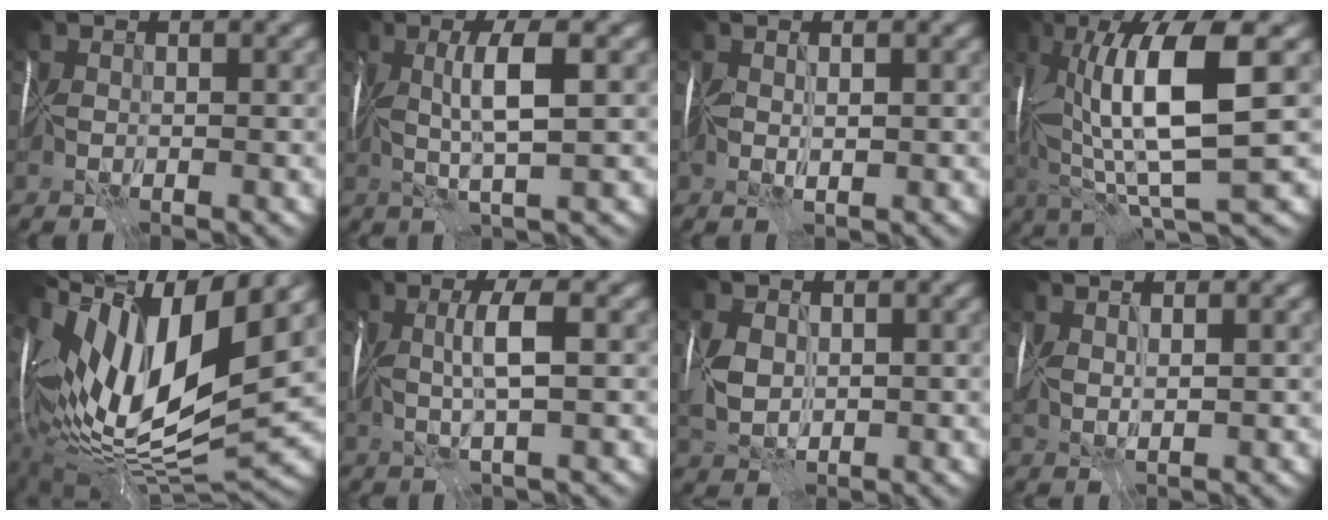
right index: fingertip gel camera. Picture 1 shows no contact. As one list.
[{"total": 3.7, "force": [0.3, -0.7, 3.7], "torque": [-0.057, -0.004, 0.007]}, {"total": 0.7, "force": [-0.1, -0.7, 0.0], "torque": [0.011, -0.009, 0.001]}, {"total": 9.9, "force": [1.4, 1.6, 9.6], "torque": [-0.159, -0.007, 0.030]}, {"total": 13.9, "force": [4.6, 4.4, 12.3], "torque": [-0.220, 0.010, 0.078]}, {"total": 2.4, "force": [0.0, -1.1, 2.1], "torque": [-0.029, -0.006, 0.002]}, {"total": 2.7, "force": [0.0, 1.7, 2.1], "torque": [-0.040, -0.002, -0.004]}, {"total": 1.1, "force": [0.7, -0.8, 0.4], "torque": [-0.001, -0.003, 0.017]}]